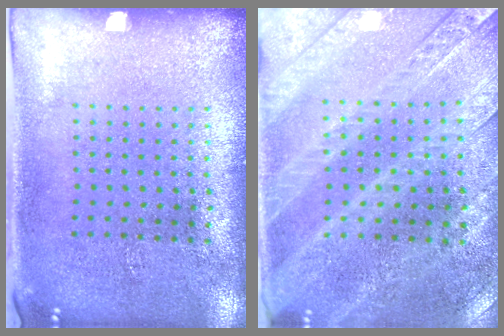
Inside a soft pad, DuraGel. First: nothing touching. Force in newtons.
{"total": 3.0, "press": 2.7, "slide": 1.1}